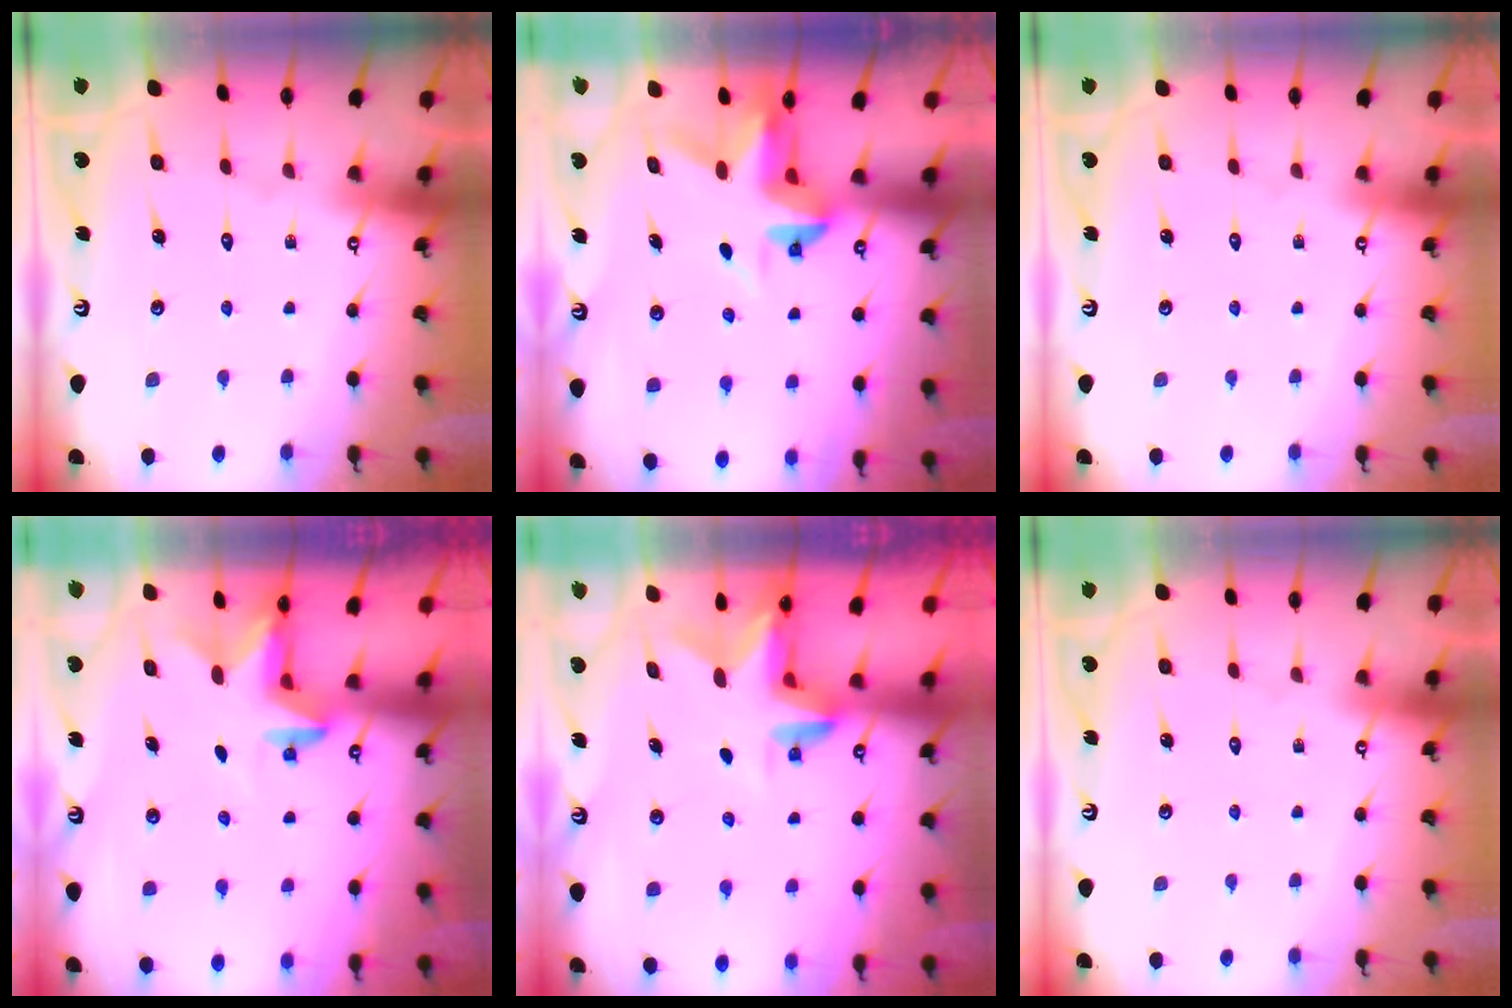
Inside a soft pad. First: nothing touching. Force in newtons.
{"total": 3.7, "press": 3.7, "slide": 0.3}
{"total": 0.0}
{"total": 2.5, "press": 2.5, "slide": 0.4}
{"total": 3.2, "press": 3.2, "slide": 0.3}
{"total": 0.0}